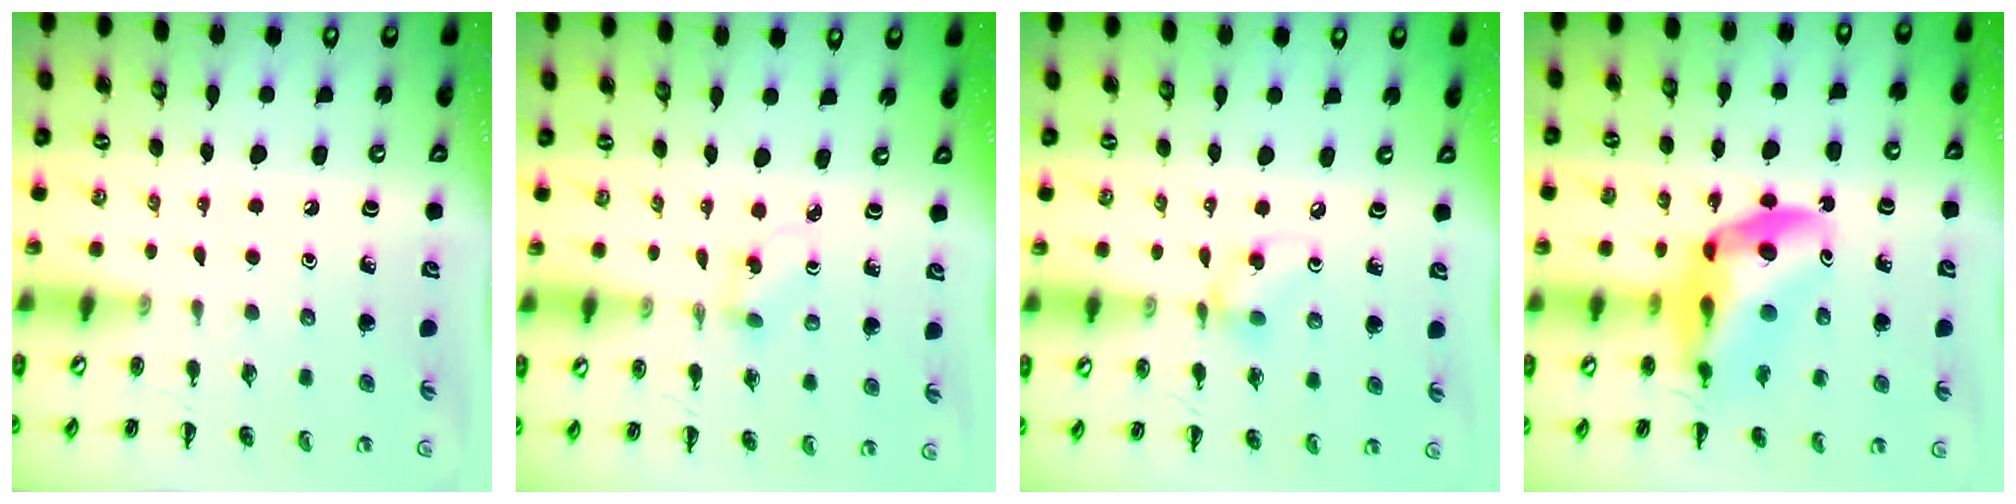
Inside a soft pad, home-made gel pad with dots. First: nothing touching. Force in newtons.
{"total": 2.1, "press": 1.9, "slide": 0.9}
{"total": 6.1, "press": 6.1, "slide": 0.6}
{"total": 15.1, "press": 14.4, "slide": 4.3}